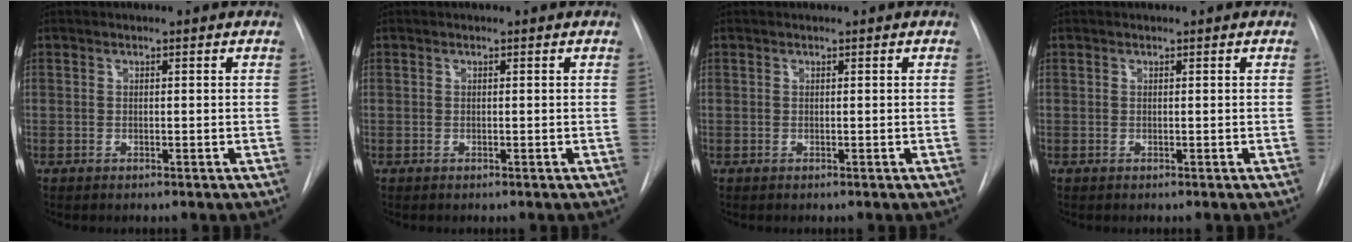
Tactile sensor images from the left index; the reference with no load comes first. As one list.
[{"total": 0.0}, {"total": 0.0}, {"total": 0.0}]